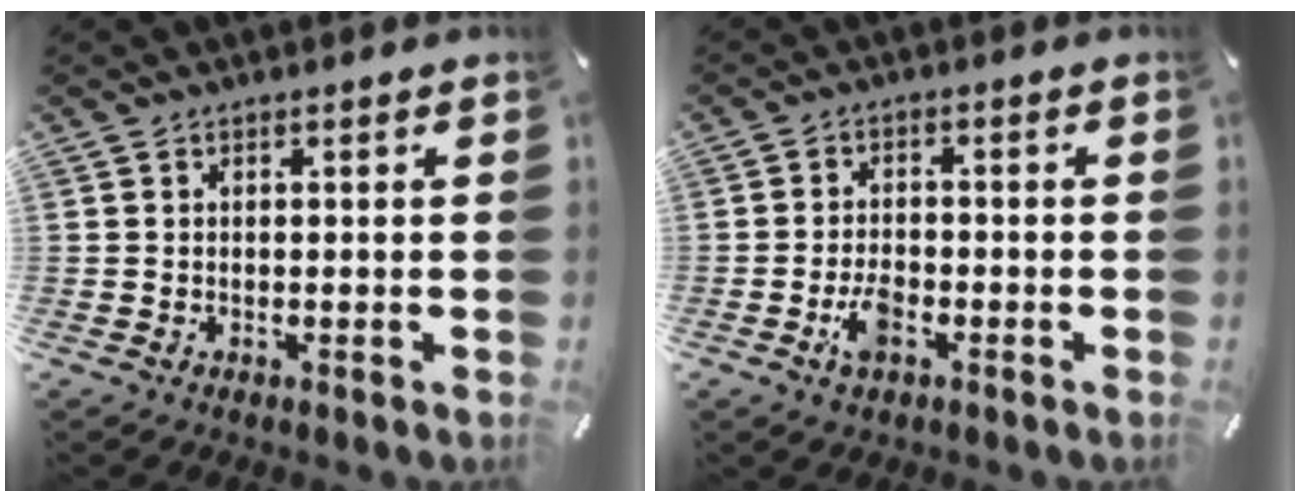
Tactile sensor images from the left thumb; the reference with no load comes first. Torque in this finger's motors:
{"motor_torque": [-0.03, 0.12, 0.11, -0.08, 0.01]}